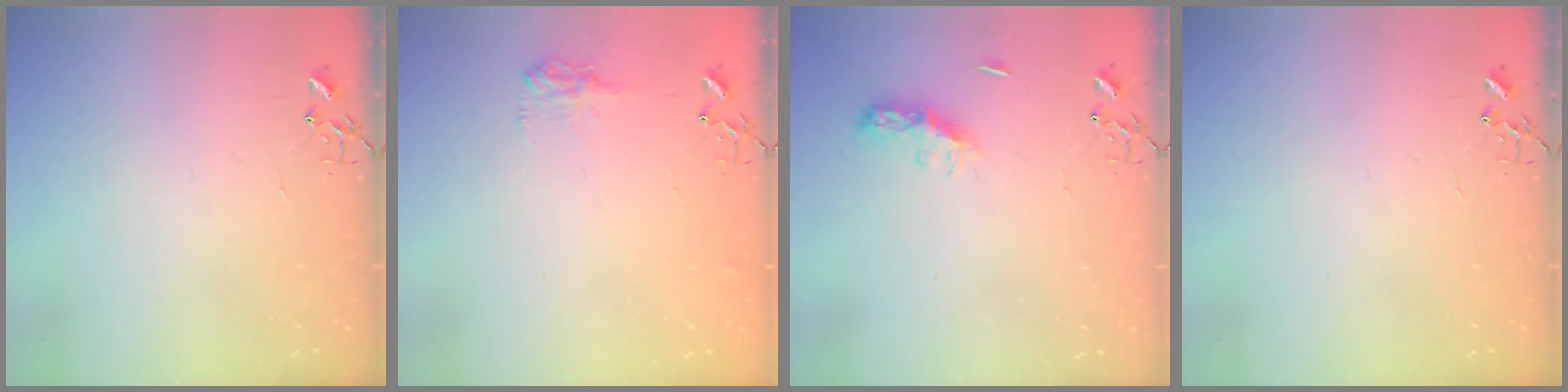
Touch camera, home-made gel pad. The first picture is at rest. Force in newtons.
{"total": 9.2, "press": 9.2, "slide": 0.3}
{"total": 6.7, "press": 6.6, "slide": 0.7}
{"total": 0.0}